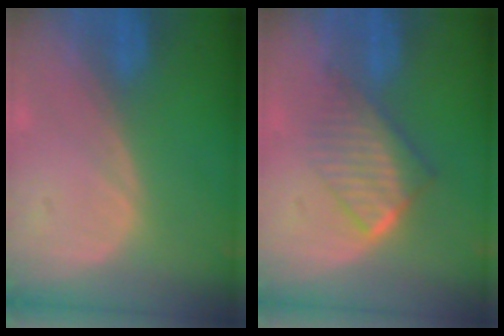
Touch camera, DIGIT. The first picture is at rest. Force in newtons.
{"total": 6.6, "press": 5.9, "slide": 2.9}